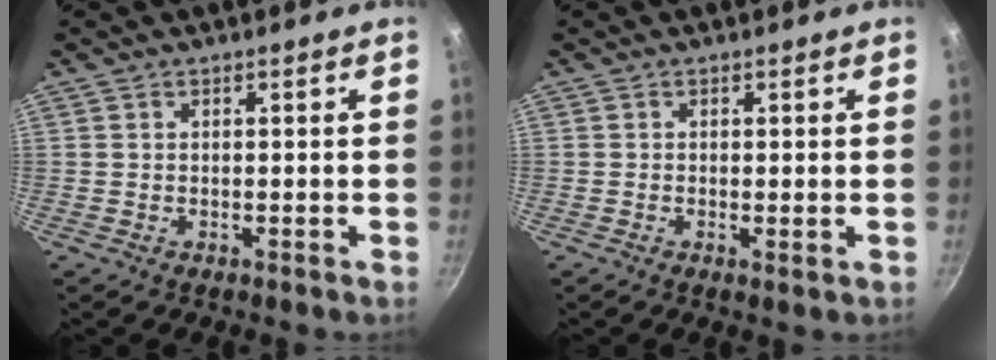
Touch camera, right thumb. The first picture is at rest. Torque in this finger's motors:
{"motor_torque": [-0.40, 0.27, -0.58, 0.02, 0.06]}